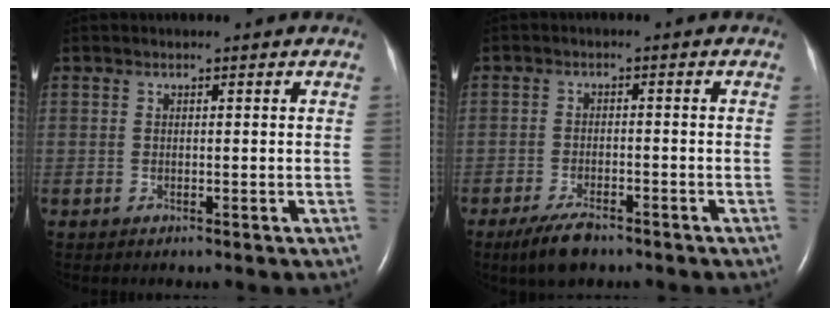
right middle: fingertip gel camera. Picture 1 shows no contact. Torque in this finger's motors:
{"motor_torque": [0.66, -0.61, 0.15, 0.03]}